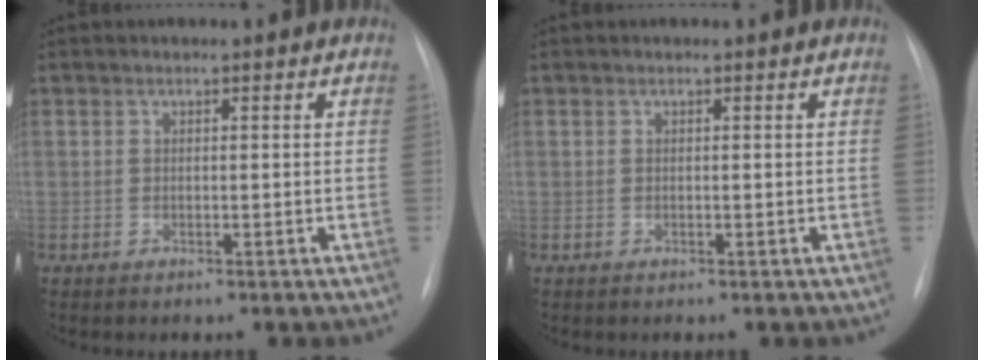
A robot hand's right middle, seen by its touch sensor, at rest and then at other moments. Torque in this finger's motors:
{"motor_torque": [-0.18, -0.16, -0.04, -0.01]}